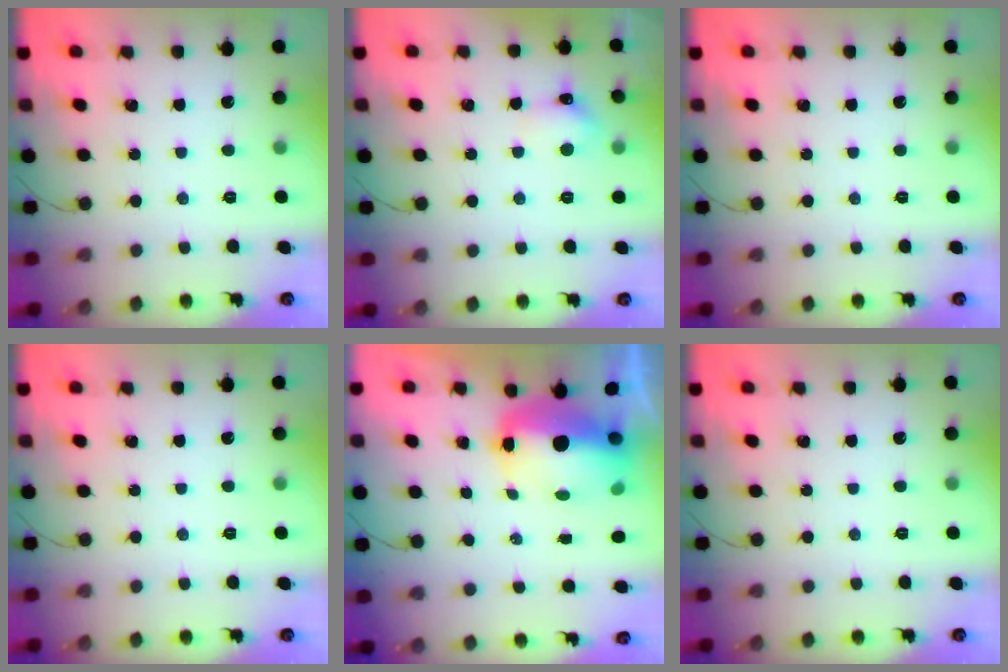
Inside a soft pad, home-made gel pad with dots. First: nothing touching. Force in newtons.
{"total": 5.8, "press": 5.6, "slide": 1.6}
{"total": 0.0}
{"total": 0.0}
{"total": 11.4, "press": 11.1, "slide": 2.3}
{"total": 0.0}